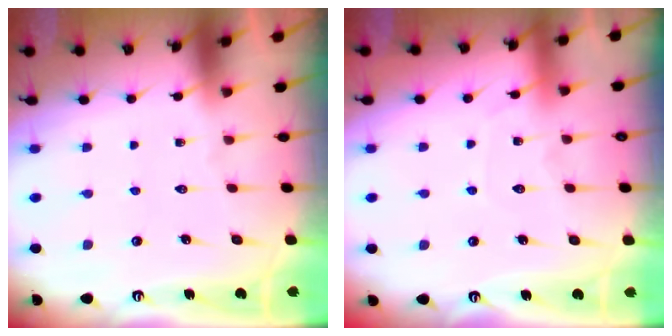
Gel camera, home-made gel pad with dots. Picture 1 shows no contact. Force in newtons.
{"total": 7.4, "press": 7.4, "slide": 0.8}